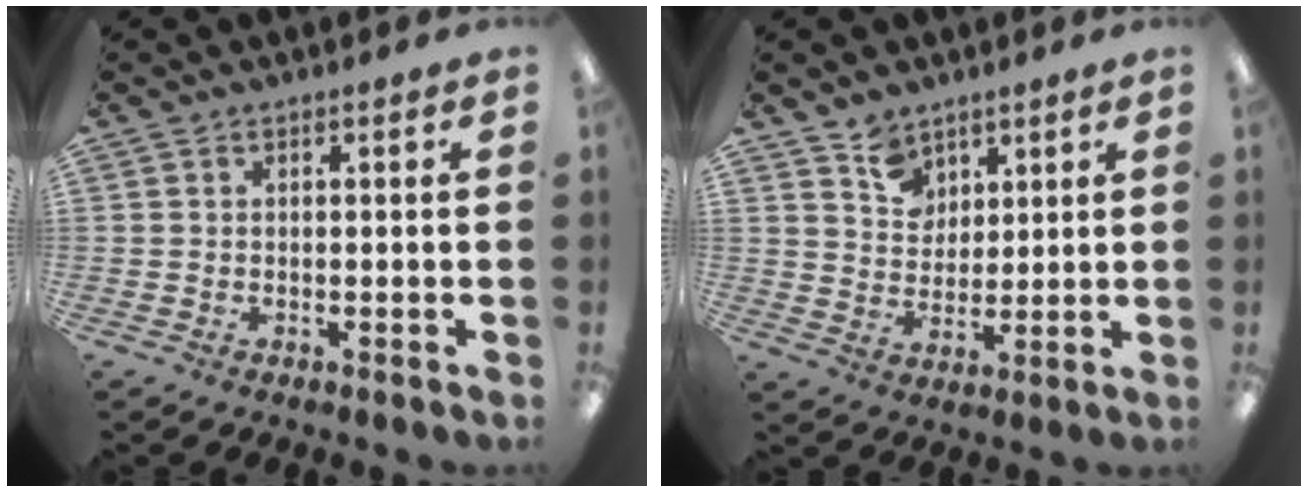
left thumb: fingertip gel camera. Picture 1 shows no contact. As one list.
[{"total": 7.2, "force": [5.2, 5.0, 1.0], "torque": [-0.014, -0.027, 0.095]}]